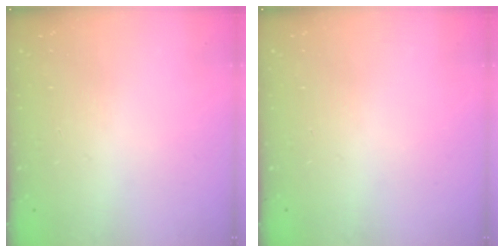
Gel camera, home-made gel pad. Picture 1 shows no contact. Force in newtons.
{"total": 0.0}